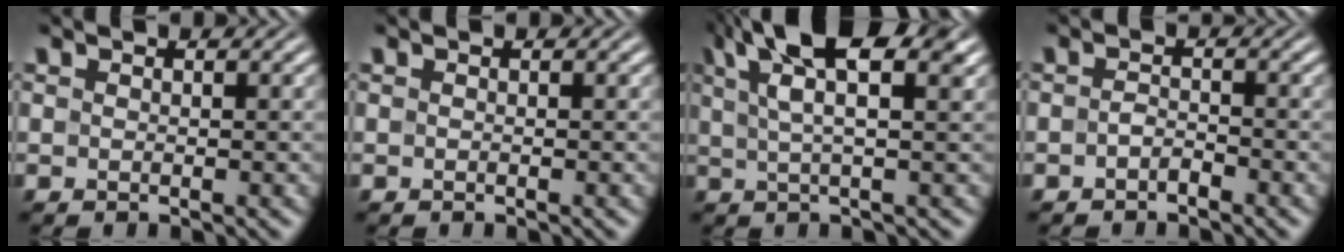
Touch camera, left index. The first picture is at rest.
{"total": 0.0}
{"total": 9.5, "force": [5.2, 3.1, 7.4], "torque": [-0.115, 0.034, 0.070]}
{"total": 1.1, "force": [-0.8, 0.5, 0.7], "torque": [-0.014, 0.004, -0.017]}